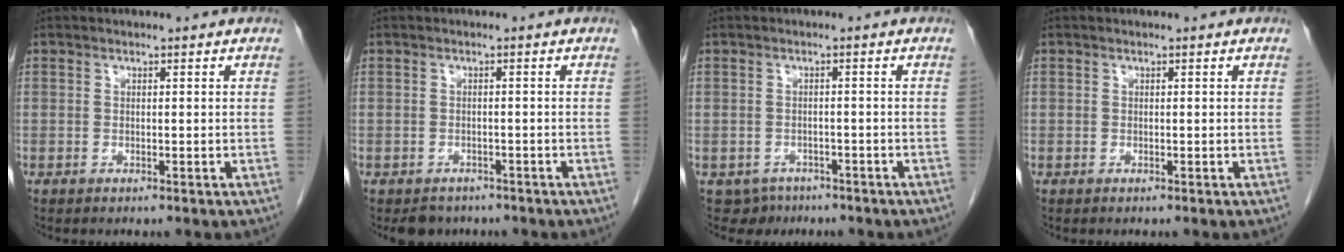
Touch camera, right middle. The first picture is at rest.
{"total": 3.4, "force": [-2.7, 2.0, 0.4], "torque": [-0.008, 0.002, -0.038]}
{"total": 3.6, "force": [-2.5, 2.6, 0.0], "torque": [0.001, 0.008, -0.032]}
{"total": 0.0}